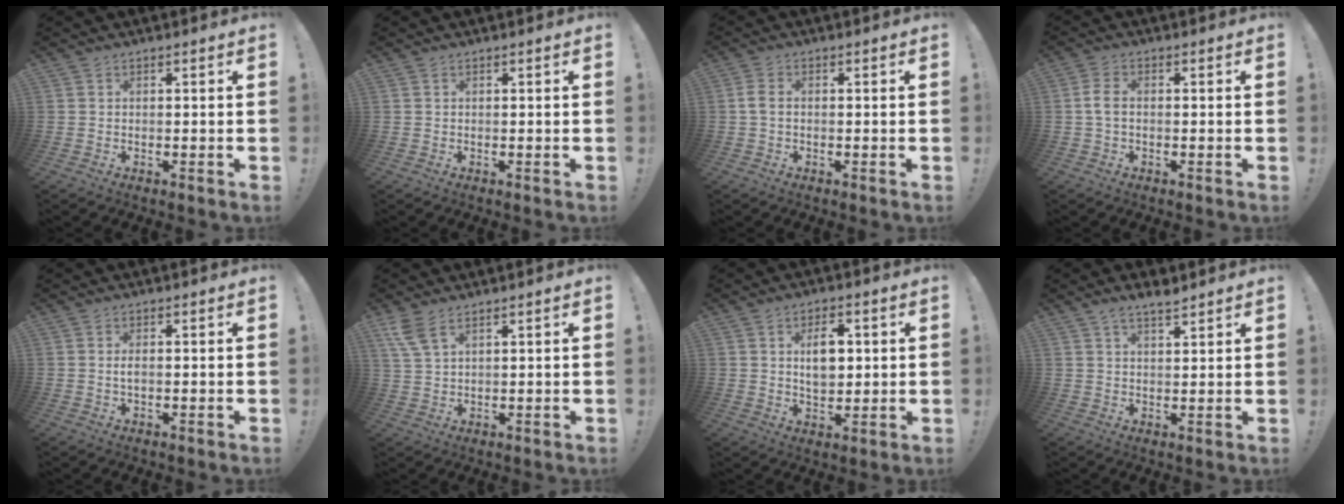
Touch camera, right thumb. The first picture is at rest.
{"total": 0.0}
{"total": 2.6, "force": [-0.2, 1.6, 2.0], "torque": [-0.049, 0.008, -0.003]}
{"total": 3.9, "force": [-0.3, 2.2, 3.2], "torque": [-0.075, 0.010, -0.006]}
{"total": 1.4, "force": [-0.2, 0.4, 1.3], "torque": [-0.028, 0.002, -0.003]}
{"total": 5.8, "force": [3.6, 2.2, 4.0], "torque": [-0.075, -0.012, 0.071]}
{"total": 8.6, "force": [1.7, 5.6, 6.3], "torque": [-0.098, 0.004, 0.027]}
{"total": 4.0, "force": [3.2, 1.1, 2.0], "torque": [-0.033, -0.018, 0.057]}